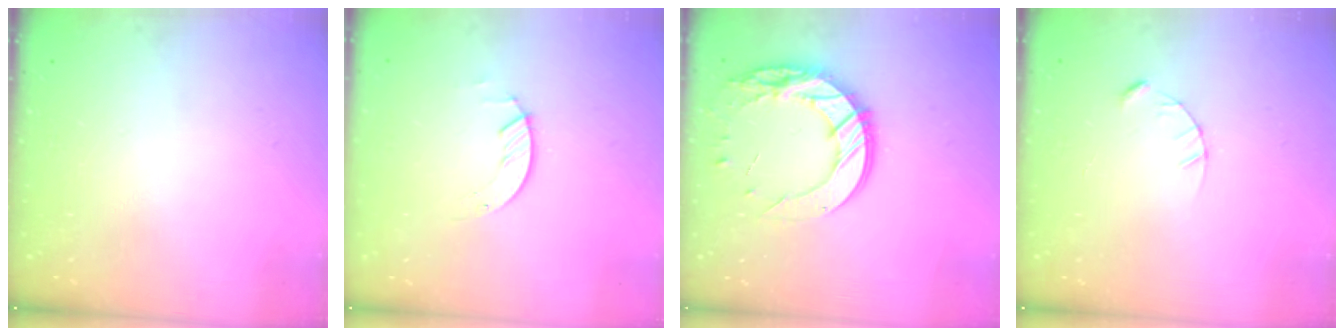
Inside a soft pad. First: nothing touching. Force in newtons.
{"total": 1.3, "press": 1.3, "slide": 0.2}
{"total": 16.5, "press": 16.5, "slide": 1.4}
{"total": 2.4, "press": 2.4, "slide": 0.3}